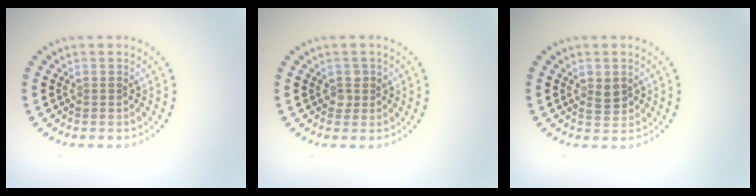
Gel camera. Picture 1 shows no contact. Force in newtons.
{"total": 1.2, "press": 1.1, "slide": 0.4}
{"total": 1.6, "press": 1.6, "slide": 0.4}